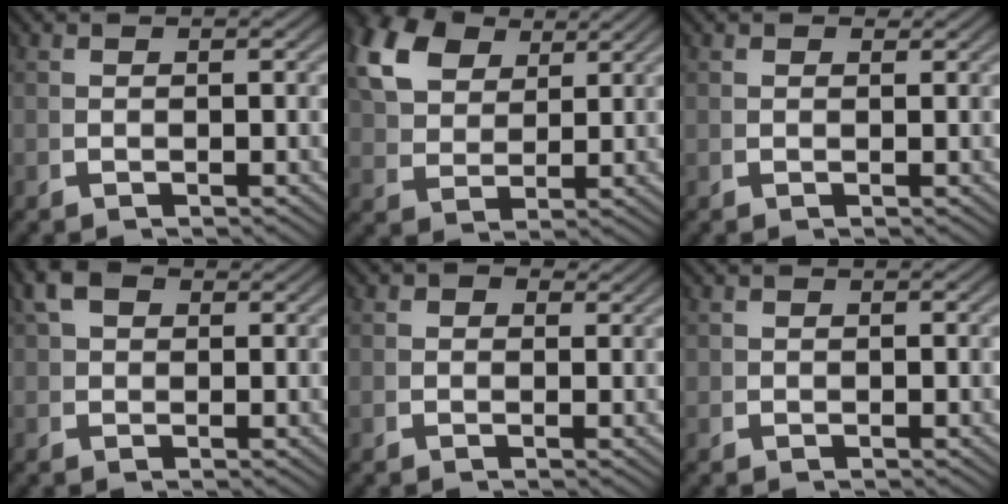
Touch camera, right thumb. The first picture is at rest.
{"total": 7.3, "force": [4.0, 4.5, 4.1], "torque": [-0.091, -0.005, 0.081]}
{"total": 1.0, "force": [0.9, 0.3, 0.2], "torque": [0.001, 0.000, 0.015]}
{"total": 3.0, "force": [1.7, 1.8, 1.7], "torque": [-0.035, 0.000, 0.031]}
{"total": 2.1, "force": [1.1, 1.6, 0.9], "torque": [-0.016, -0.003, 0.016]}
{"total": 0.5, "force": [0.3, 0.4, 0.0], "torque": [-0.002, -0.006, 0.008]}